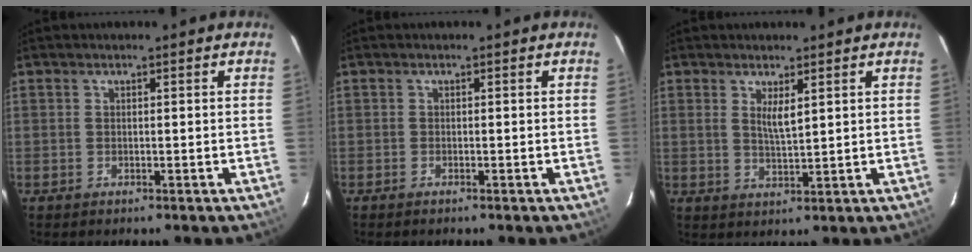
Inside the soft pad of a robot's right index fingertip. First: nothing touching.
{"total": 0.5, "force": [-0.5, 0.1, 0.2], "torque": [-0.004, -0.002, -0.010]}
{"total": 3.5, "force": [1.5, 0.9, 3.1], "torque": [-0.054, -0.007, 0.027]}